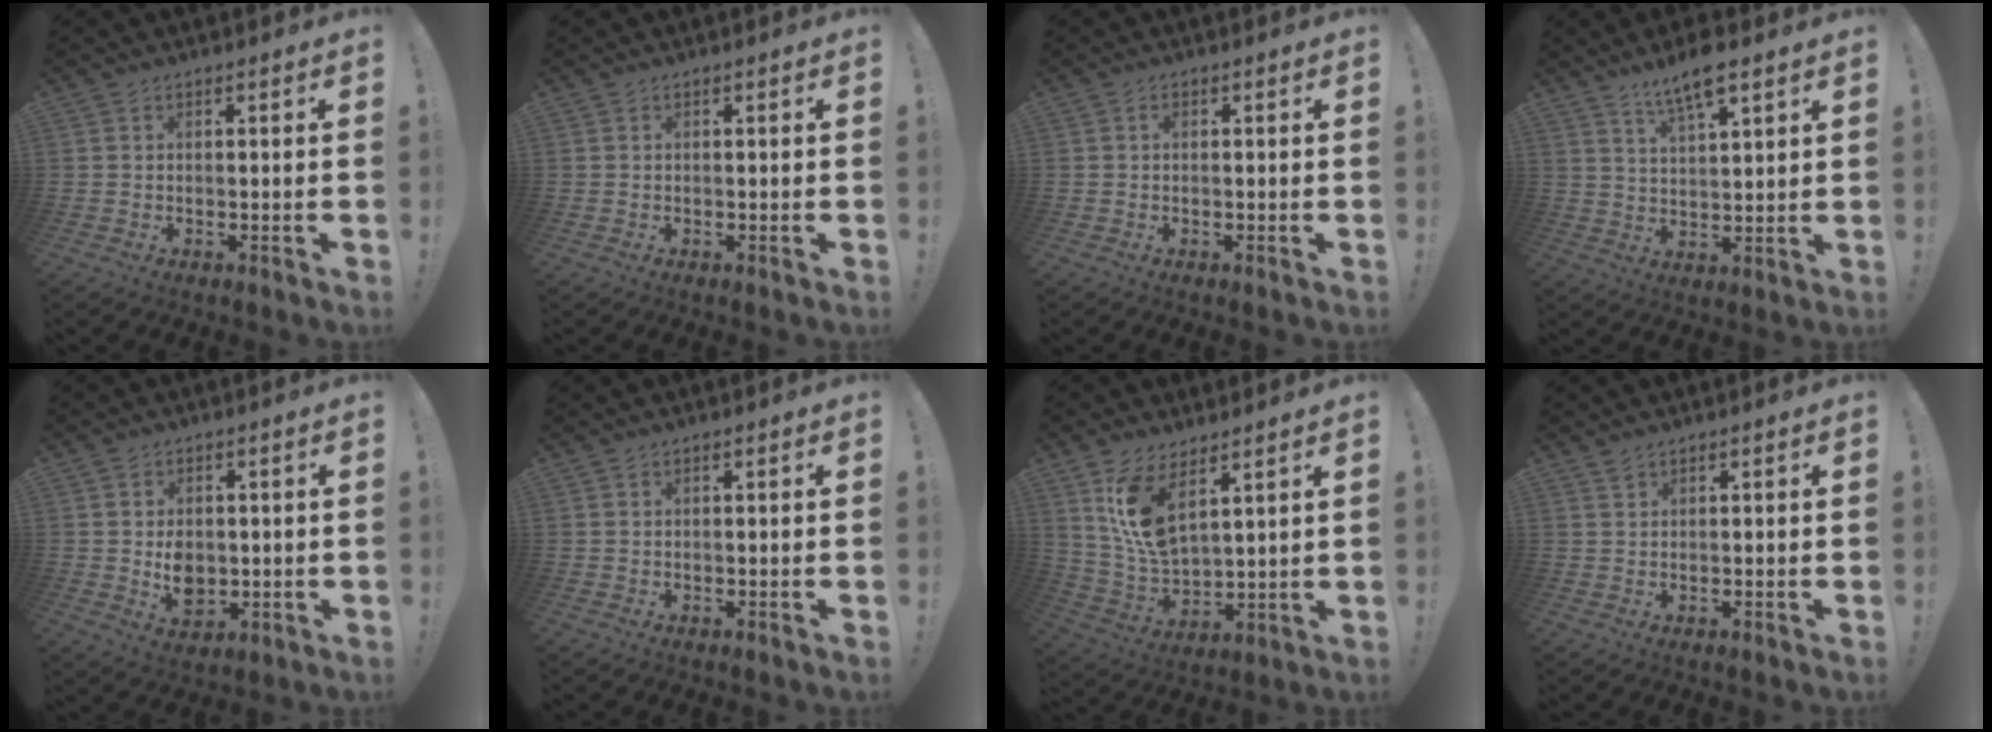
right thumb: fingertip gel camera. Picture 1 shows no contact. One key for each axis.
{"total": 0.0}
{"total": 0.5, "fx": -0.1, "fy": 0.4, "fz": 0.4, "tx": -0.016, "ty": 0.006, "tz": 0.000}
{"total": 8.9, "fx": 6.4, "fy": 2.2, "fz": 5.7, "tx": -0.095, "ty": -0.031, "tz": 0.110}
{"total": 6.8, "fx": 0.1, "fy": 5.9, "fz": 3.3, "tx": -0.039, "ty": -0.001, "tz": 0.006}
{"total": 0.0}
{"total": 12.1, "fx": 7.3, "fy": 5.4, "fz": 8.1, "tx": -0.169, "ty": -0.036, "tz": 0.136}
{"total": 1.2, "fx": 1.0, "fy": 0.4, "fz": 0.4, "tx": -0.001, "ty": -0.003, "tz": 0.019}